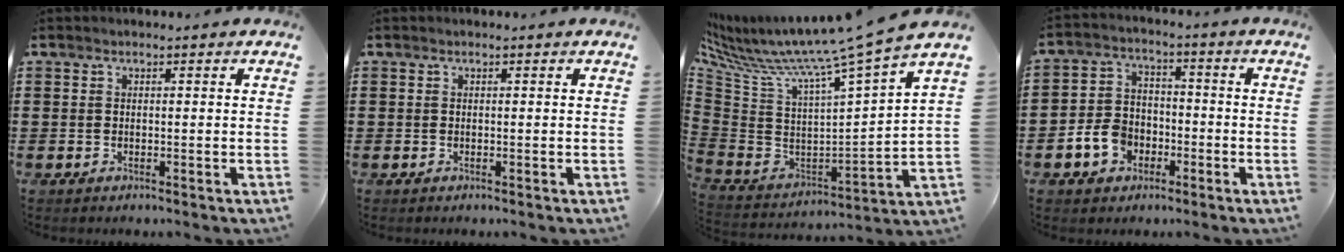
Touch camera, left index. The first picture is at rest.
{"total": 0.0}
{"total": 9.6, "force": [7.9, -2.0, 5.1], "torque": [-0.125, -0.075, 0.113]}
{"total": 6.5, "force": [-2.8, 5.1, 2.9], "torque": [-0.076, 0.016, -0.055]}